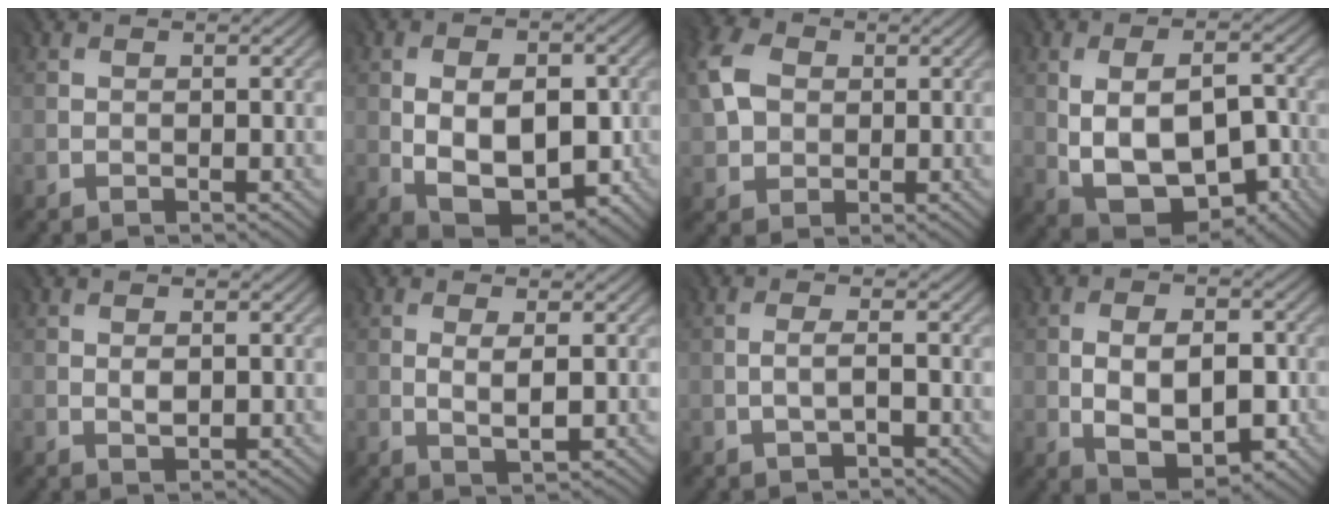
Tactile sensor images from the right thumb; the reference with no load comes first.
{"total": 10.2, "force": [-1.3, 6.3, 7.8], "torque": [-0.140, -0.012, -0.014]}
{"total": 5.5, "force": [1.2, 4.6, 2.9], "torque": [-0.092, 0.011, 0.019]}
{"total": 11.7, "force": [-2.3, 7.3, 8.9], "torque": [-0.165, -0.016, -0.023]}
{"total": 1.1, "force": [0.1, 0.7, 0.8], "torque": [-0.011, -0.004, 0.005]}
{"total": 2.6, "force": [0.2, 1.0, 2.4], "torque": [-0.051, -0.006, 0.009]}
{"total": 1.2, "force": [-0.8, 0.1, 0.8], "torque": [-0.018, -0.001, -0.016]}
{"total": 8.6, "force": [-1.5, 5.1, 6.7], "torque": [-0.114, -0.014, -0.019]}